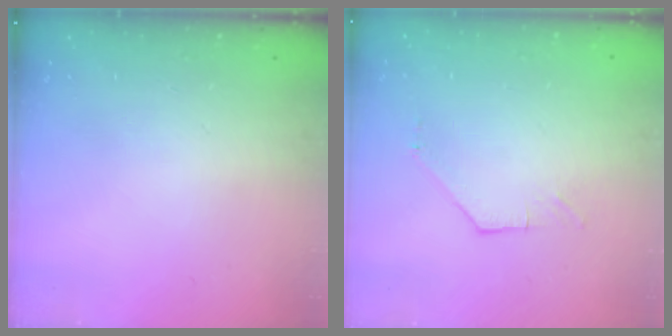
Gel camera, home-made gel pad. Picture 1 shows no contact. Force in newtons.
{"total": 1.0, "press": 0.9, "slide": 0.2}